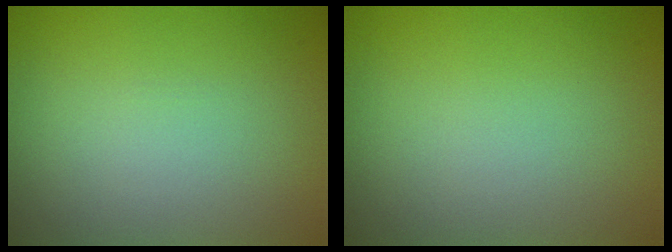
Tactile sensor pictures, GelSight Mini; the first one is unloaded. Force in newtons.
{"total": 0.0}